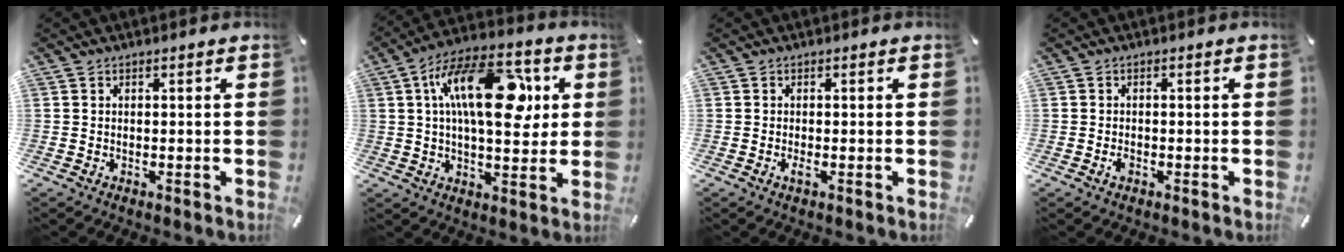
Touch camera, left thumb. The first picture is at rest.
{"total": 20.1, "force": [5.6, 10.3, 16.3], "torque": [-0.272, -0.002, 0.086]}
{"total": 1.3, "force": [-0.4, 0.3, 1.2], "torque": [-0.022, -0.003, -0.006]}
{"total": 1.4, "force": [-0.5, 0.8, 1.0], "torque": [-0.020, 0.001, -0.010]}